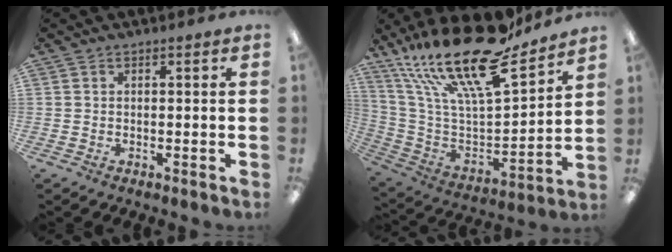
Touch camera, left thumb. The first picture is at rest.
{"total": 25.8, "force": [19.6, 7.6, 15.0], "torque": [-0.265, -0.138, 0.333]}